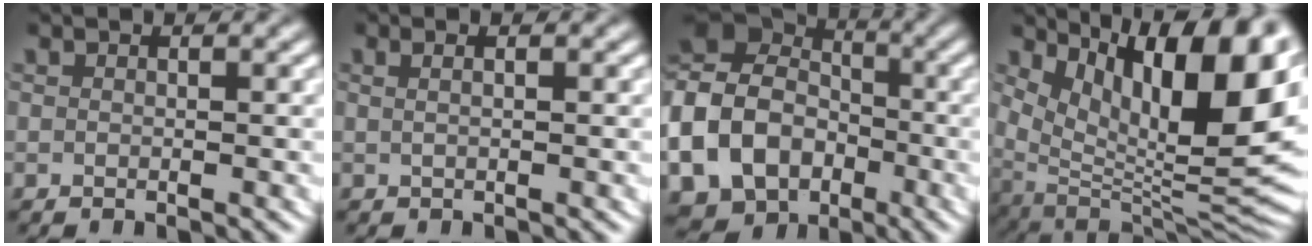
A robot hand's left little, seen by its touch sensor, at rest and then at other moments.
{"total": 0.9, "force": [0.1, -0.2, 0.9], "torque": [-0.013, 0.000, 0.005]}
{"total": 13.7, "force": [-2.2, 11.7, 6.7], "torque": [-0.168, -0.047, -0.031]}
{"total": 16.3, "force": [2.1, 9.7, 13.0], "torque": [-0.191, -0.040, 0.051]}